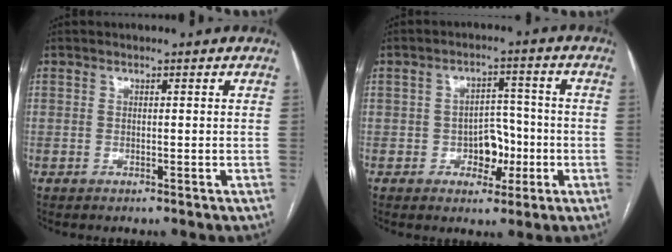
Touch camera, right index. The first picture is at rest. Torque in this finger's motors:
{"motor_torque": [0.11, -0.06, 0.03, 0.03]}